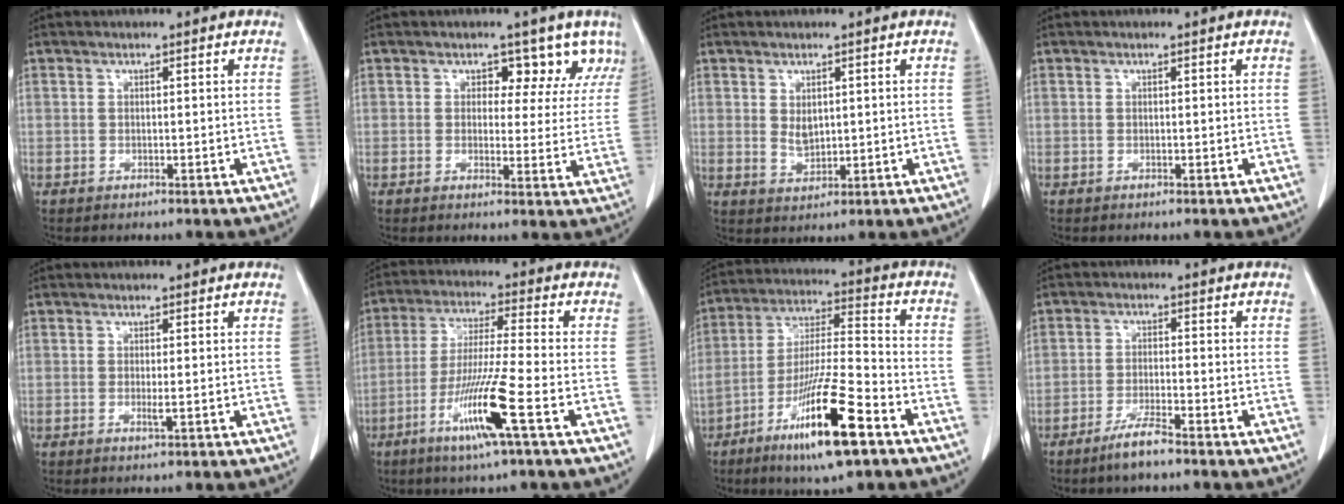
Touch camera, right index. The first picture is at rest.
{"total": 6.1, "force": [4.2, 4.0, 2.1], "torque": [-0.002, -0.005, 0.033]}
{"total": 2.5, "force": [0.7, 1.6, 1.8], "torque": [-0.033, -0.003, 0.020]}
{"total": 0.0}
{"total": 1.2, "force": [-0.2, 0.0, 1.2], "torque": [-0.023, -0.005, -0.003]}
{"total": 11.5, "force": [-5.0, -1.1, 10.3], "torque": [-0.201, -0.023, -0.098]}
{"total": 16.1, "force": [-8.8, 1.6, 13.3], "torque": [-0.257, -0.026, -0.155]}
{"total": 4.3, "force": [-3.3, 0.3, 2.7], "torque": [-0.054, -0.004, -0.063]}